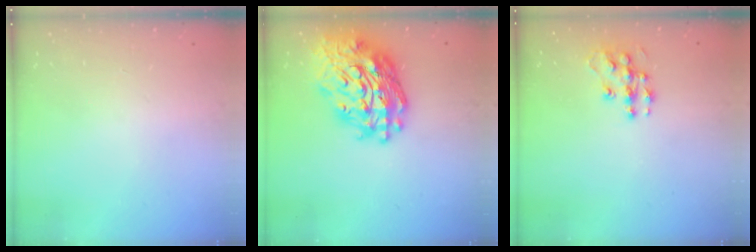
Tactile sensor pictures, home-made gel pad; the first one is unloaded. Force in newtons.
{"total": 24.3, "press": 24.2, "slide": 2.6}
{"total": 10.6, "press": 10.6, "slide": 0.6}